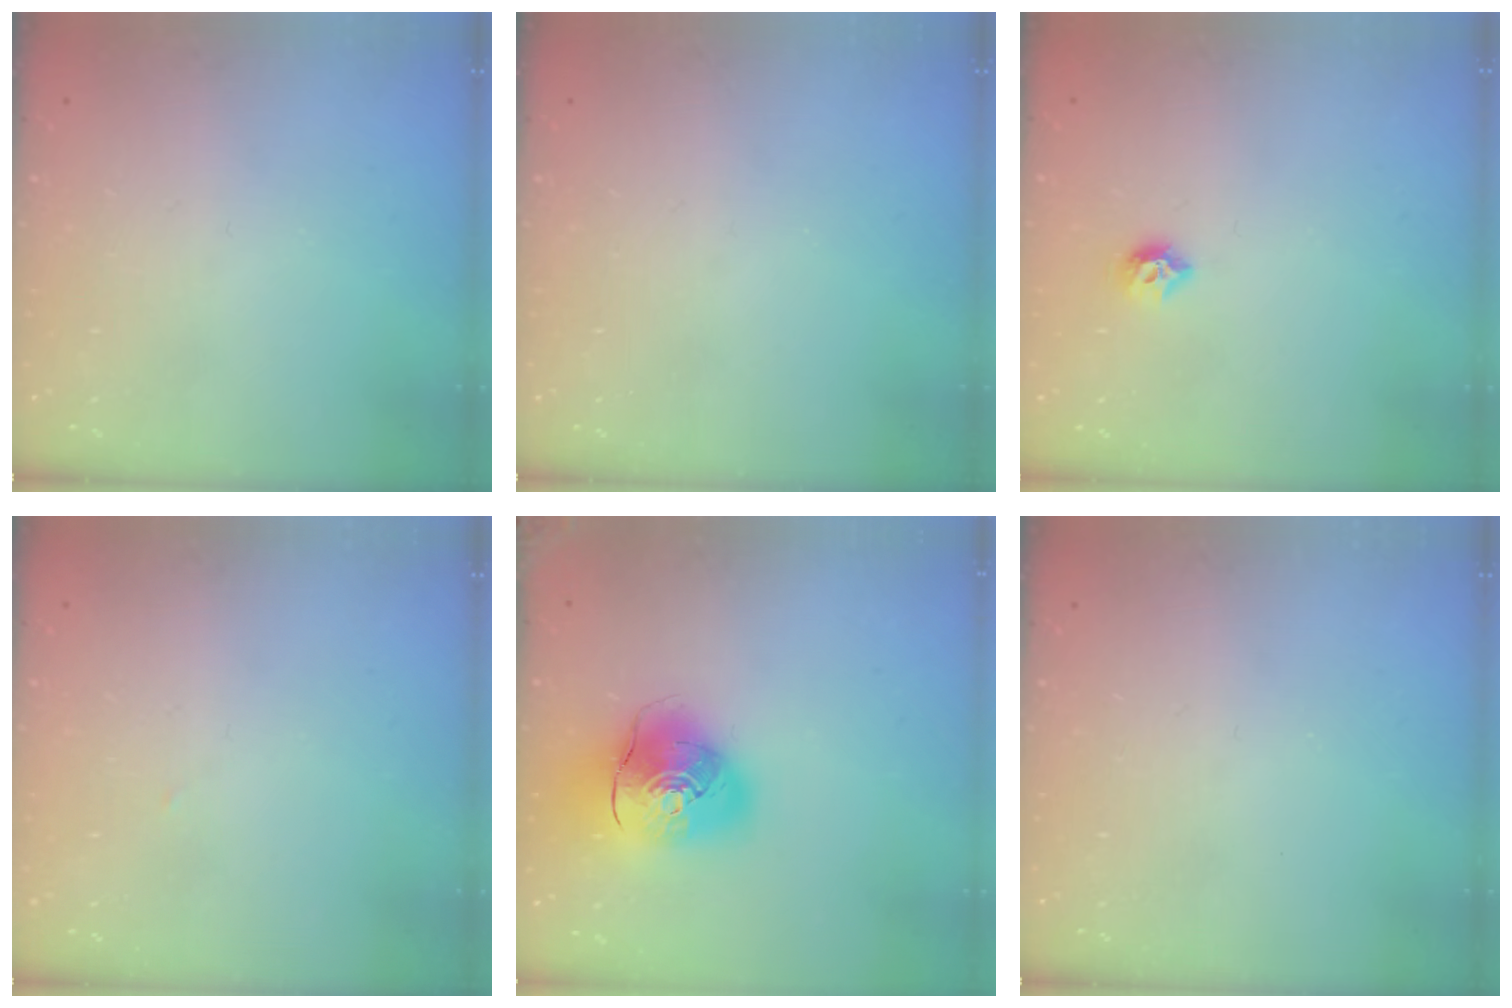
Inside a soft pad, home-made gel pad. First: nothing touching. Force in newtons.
{"total": 0.0}
{"total": 6.6, "press": 6.6, "slide": 0.4}
{"total": 1.3, "press": 1.3, "slide": 0.0}
{"total": 13.9, "press": 13.7, "slide": 2.3}
{"total": 0.0}